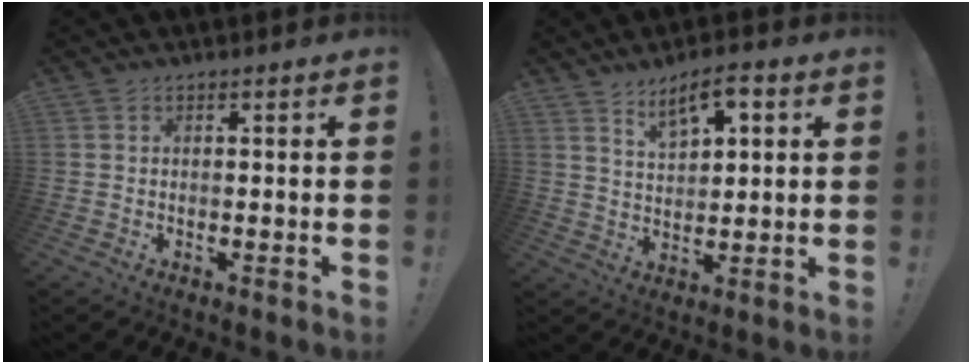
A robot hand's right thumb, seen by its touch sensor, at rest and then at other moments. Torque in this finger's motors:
{"motor_torque": [0.02, 0.03, 0.23, 0.16, 0.05]}